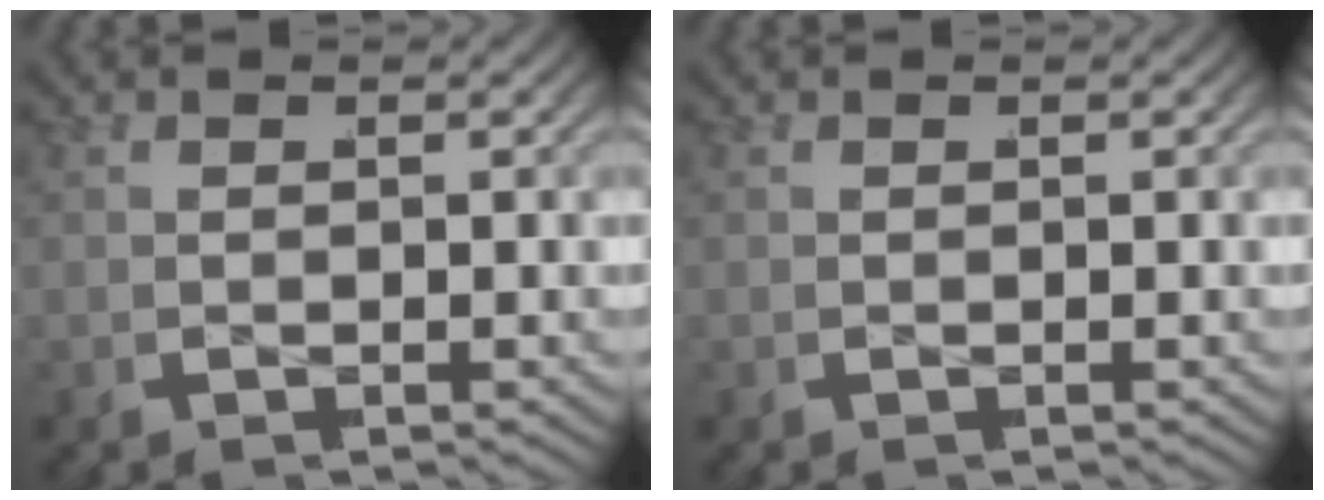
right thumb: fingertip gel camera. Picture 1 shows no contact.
{"total": 0.0}